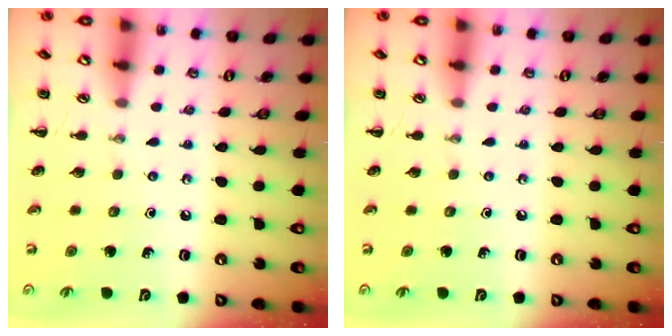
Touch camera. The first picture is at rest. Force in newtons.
{"total": 0.0}